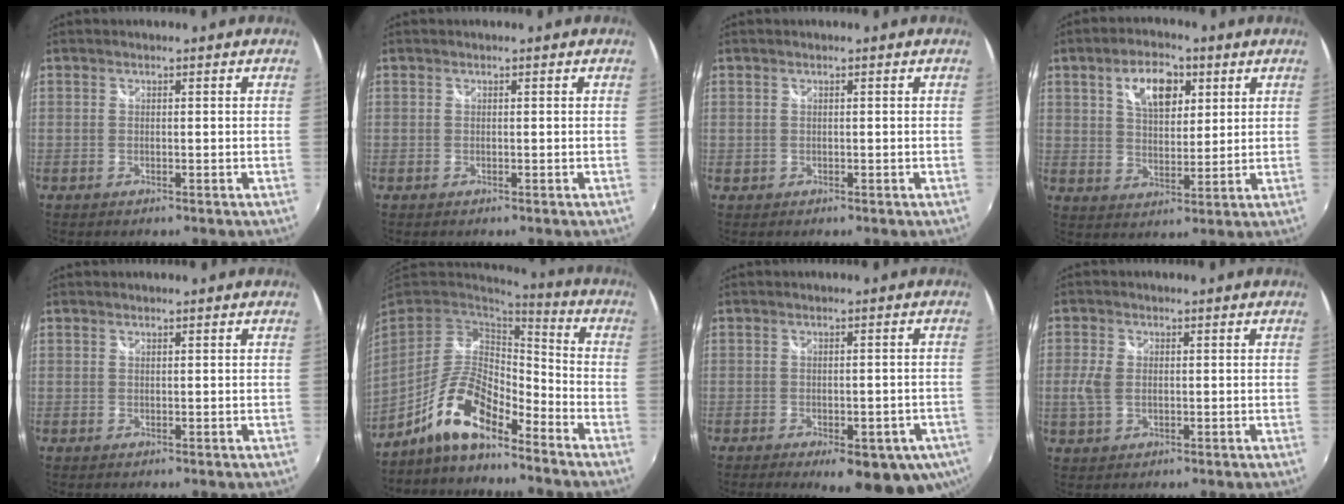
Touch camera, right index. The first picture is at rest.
{"total": 0.0}
{"total": 0.0}
{"total": 9.3, "force": [4.1, 5.0, 6.7], "torque": [-0.114, 0.020, 0.071]}
{"total": 0.0}
{"total": 12.8, "force": [-9.0, 3.9, 8.3], "torque": [-0.171, 0.000, -0.173]}
{"total": 15.1, "force": [-8.9, 5.4, 10.9], "torque": [-0.151, -0.039, -0.104]}
{"total": 4.4, "force": [-0.4, 2.9, 3.3], "torque": [-0.077, 0.000, -0.006]}